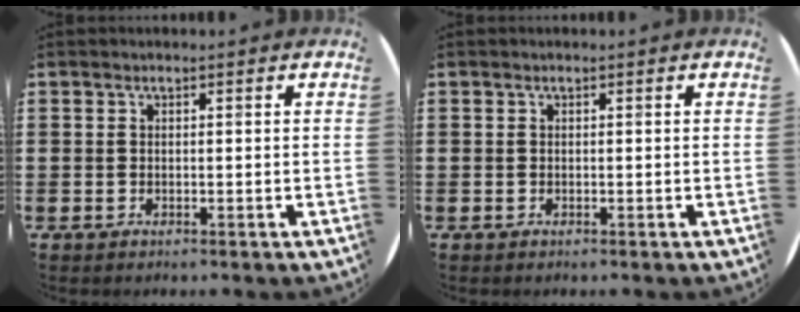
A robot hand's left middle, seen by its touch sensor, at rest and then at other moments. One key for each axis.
{"total": 0.0}